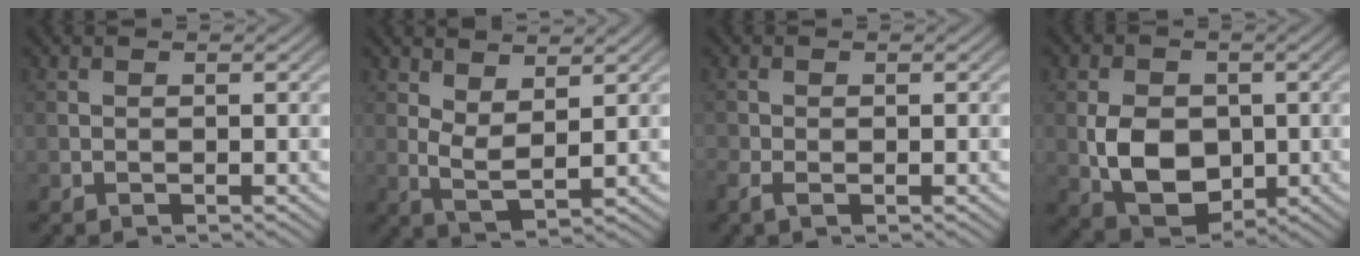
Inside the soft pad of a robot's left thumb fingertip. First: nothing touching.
{"total": 4.2, "force": [2.3, 1.6, 3.1], "torque": [-0.071, -0.006, 0.050]}
{"total": 1.8, "force": [-0.9, 1.0, 1.2], "torque": [-0.034, -0.004, -0.021]}
{"total": 8.2, "force": [-0.6, 5.9, 5.6], "torque": [-0.117, -0.010, -0.013]}